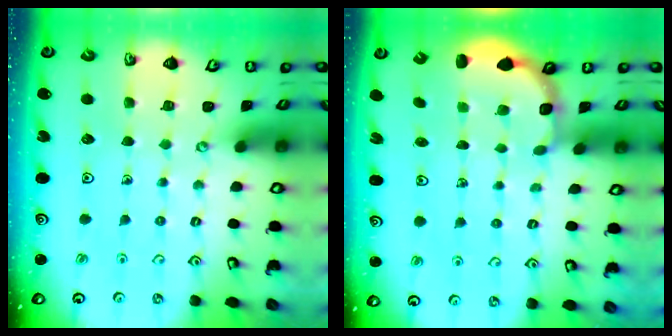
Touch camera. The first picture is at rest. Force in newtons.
{"total": 2.9, "press": 2.3, "slide": 1.8}